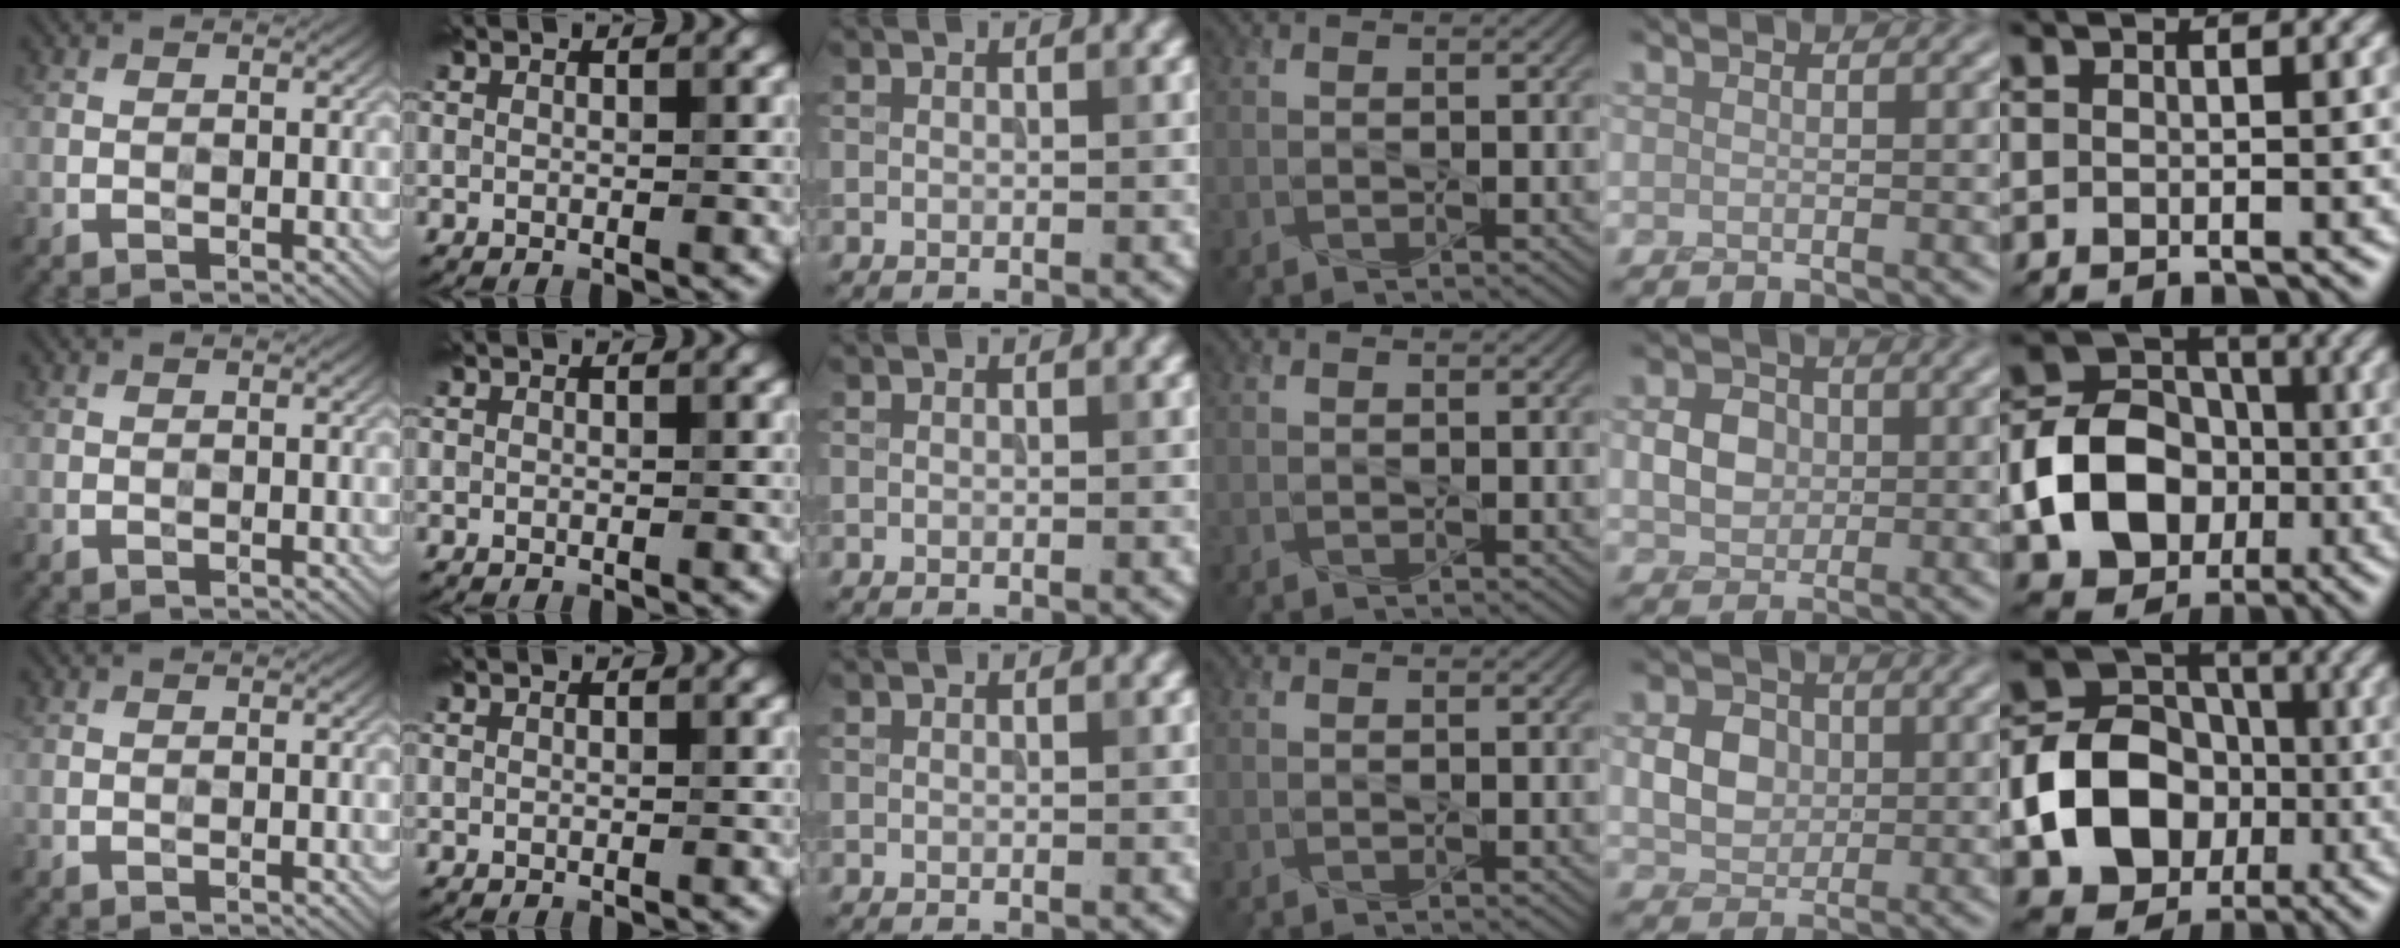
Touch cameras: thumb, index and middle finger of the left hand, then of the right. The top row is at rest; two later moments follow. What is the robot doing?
{"motion": "press", "object": "stapler"}